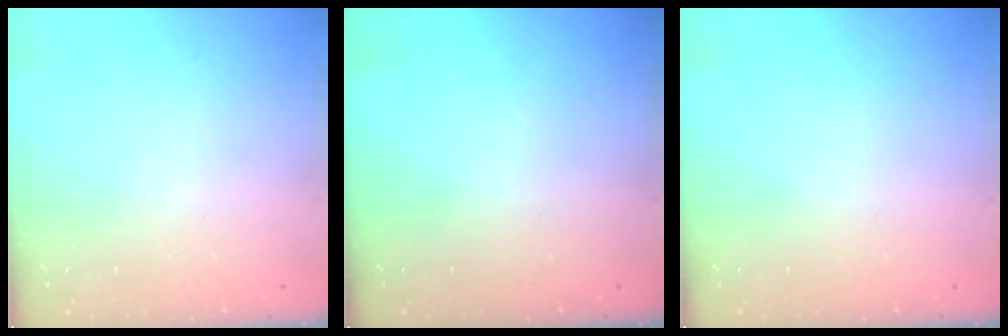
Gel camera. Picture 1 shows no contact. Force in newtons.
{"total": 0.0}
{"total": 0.0}